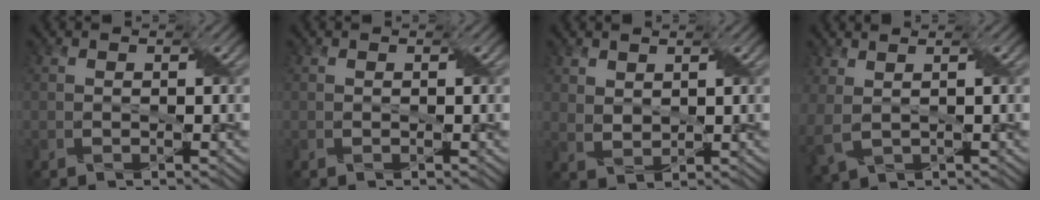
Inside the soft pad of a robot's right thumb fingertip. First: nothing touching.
{"total": 0.0}
{"total": 2.2, "force": [1.7, 1.2, 0.8], "torque": [-0.026, -0.002, 0.040]}
{"total": 3.3, "force": [1.2, 1.6, 2.6], "torque": [-0.073, 0.006, 0.033]}